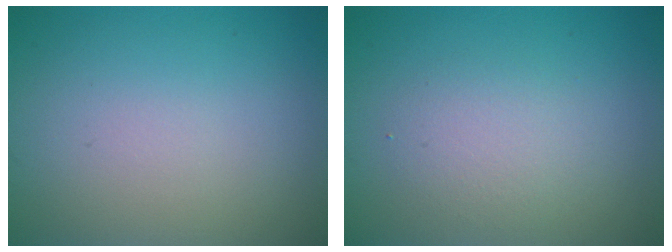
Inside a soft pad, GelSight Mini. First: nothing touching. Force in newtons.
{"total": 2.4, "press": 2.4, "slide": 0.4}